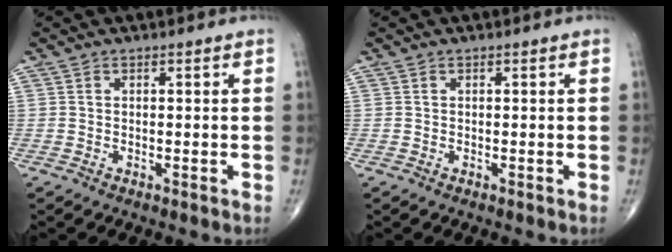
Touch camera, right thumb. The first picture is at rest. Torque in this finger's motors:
{"motor_torque": [0.00, 0.00, 0.05, 0.04, 0.00]}